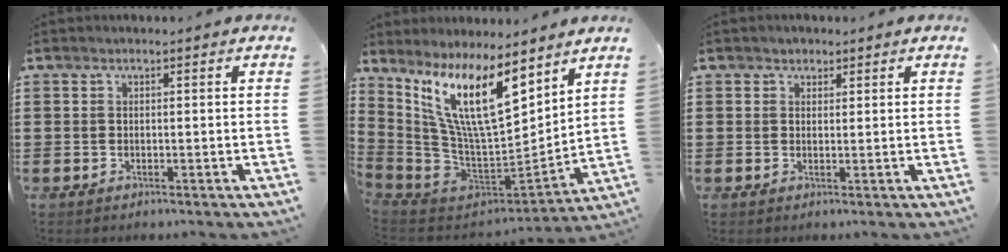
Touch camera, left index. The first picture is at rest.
{"total": 15.1, "force": [8.9, 3.7, 11.7], "torque": [-0.271, -0.058, 0.152]}
{"total": 1.4, "force": [1.1, 0.9, 0.0], "torque": [-0.004, 0.005, 0.021]}